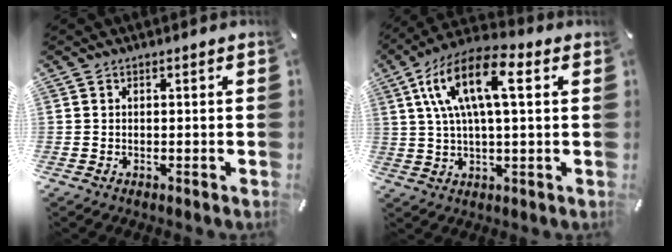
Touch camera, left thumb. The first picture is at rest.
{"total": 13.9, "force": [4.2, 5.4, 12.1], "torque": [-0.257, 0.006, 0.070]}